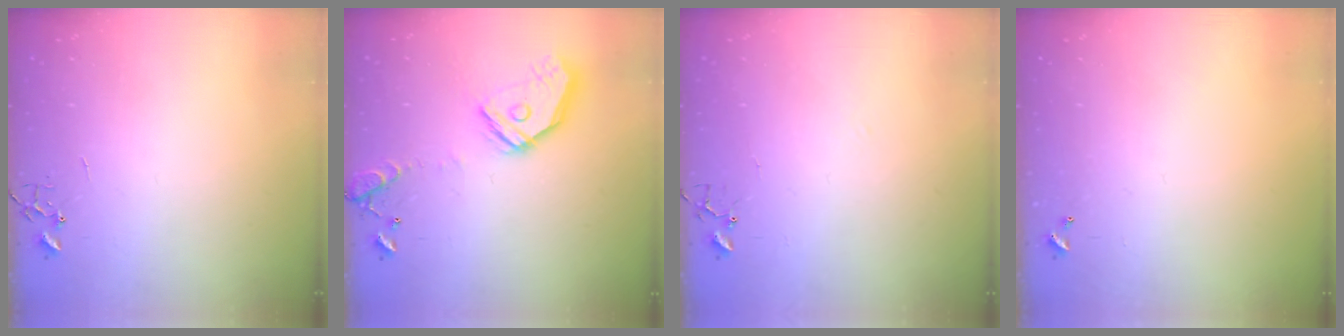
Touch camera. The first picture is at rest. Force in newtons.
{"total": 16.3, "press": 16.1, "slide": 2.4}
{"total": 6.1, "press": 6.0, "slide": 0.6}
{"total": 0.0}